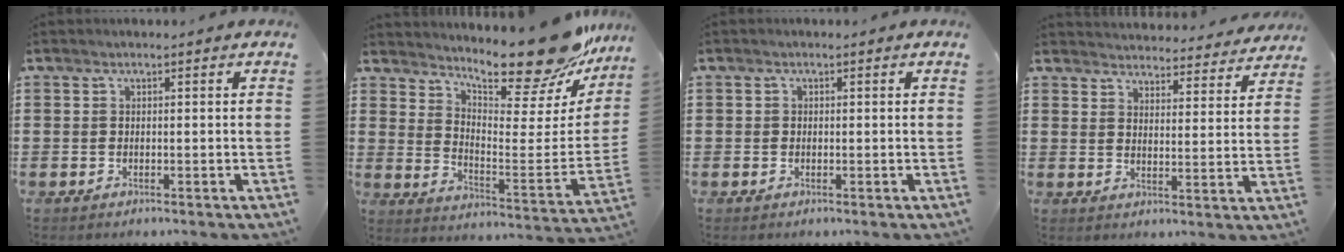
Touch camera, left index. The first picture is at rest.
{"total": 16.4, "force": [14.3, 3.0, 7.6], "torque": [-0.120, -0.105, 0.242]}
{"total": 0.5, "force": [0.0, 0.5, 0.1], "torque": [-0.004, 0.003, -0.001]}
{"total": 3.9, "force": [3.9, 0.2, -0.2], "torque": [-0.008, -0.031, 0.064]}